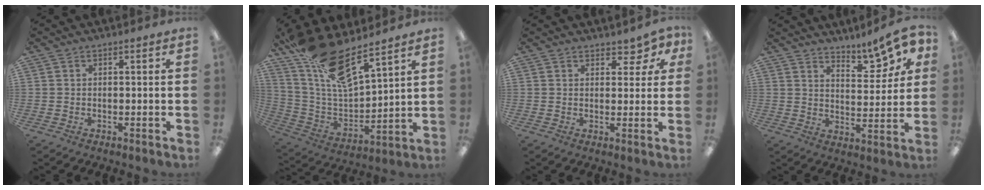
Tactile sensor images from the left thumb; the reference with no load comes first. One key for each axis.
{"total": 17.5, "fx": 13.7, "fy": 3.9, "fz": 10.1, "tx": -0.211, "ty": -0.090, "tz": 0.243}
{"total": 4.4, "fx": 3.2, "fy": 2.5, "fz": 1.7, "tx": -0.016, "ty": -0.012, "tz": 0.055}
{"total": 10.3, "fx": 8.2, "fy": 3.5, "fz": 5.2, "tx": -0.054, "ty": -0.062, "tz": 0.140}